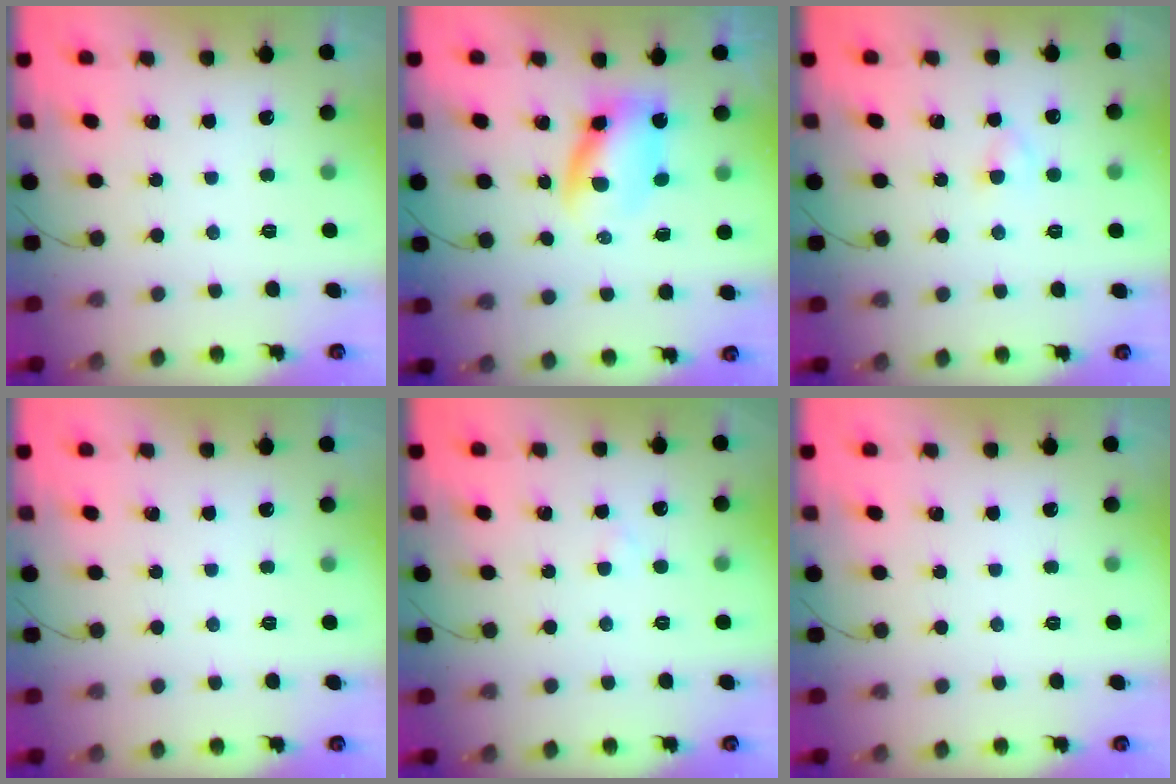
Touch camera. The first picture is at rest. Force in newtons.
{"total": 4.7, "press": 4.6, "slide": 0.9}
{"total": 2.5, "press": 2.3, "slide": 1.0}
{"total": 0.0}
{"total": 1.0, "press": 0.7, "slide": 0.6}
{"total": 0.0}